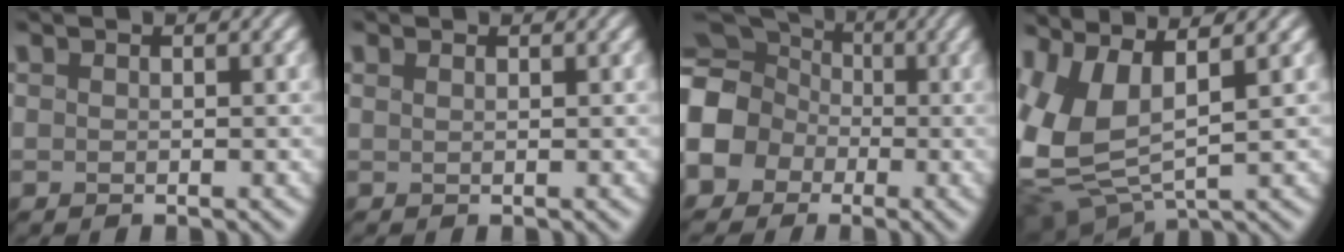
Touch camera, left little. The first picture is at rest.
{"total": 0.0}
{"total": 13.4, "force": [-1.9, 12.0, 5.6], "torque": [-0.152, -0.007, -0.082]}
{"total": 8.1, "force": [1.8, 3.7, 6.9], "torque": [-0.168, 0.002, 0.030]}